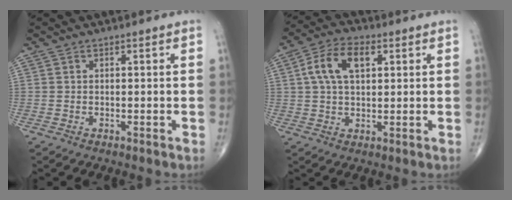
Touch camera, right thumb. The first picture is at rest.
{"total": 9.3, "force": [2.6, 5.1, 7.3], "torque": [-0.134, 0.014, 0.045]}